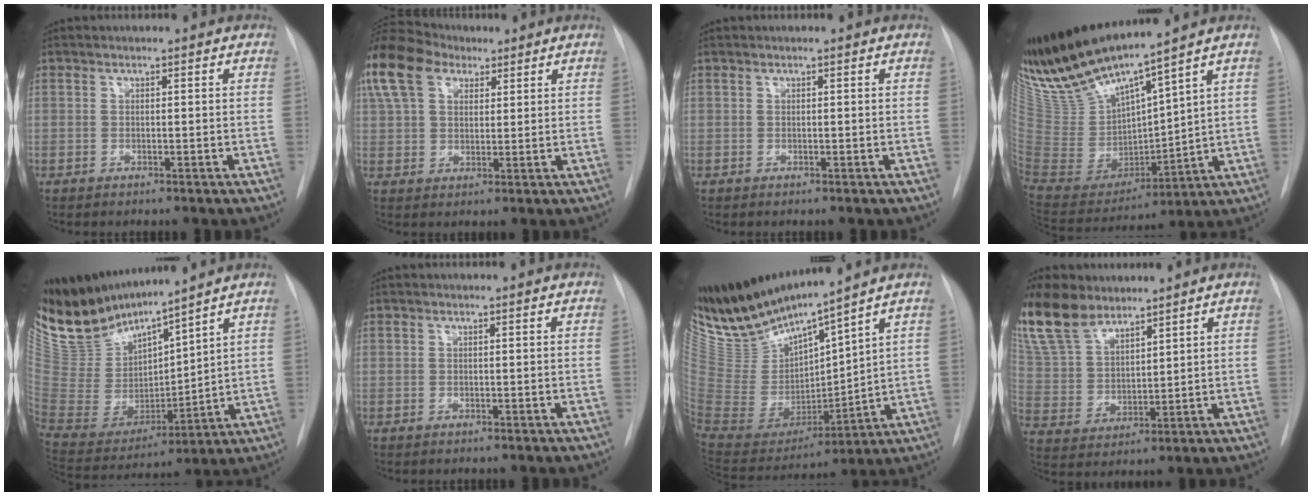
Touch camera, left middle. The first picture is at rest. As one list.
[{"total": 21.4, "force": [12.3, 13.7, 10.8], "torque": [-0.309, 0.090, 0.231]}, {"total": 0.0}, {"total": 15.1, "force": [13.3, 0.5, 7.1], "torque": [-0.143, -0.024, 0.273]}, {"total": 13.7, "force": [13.1, 1.6, 3.5], "torque": [-0.083, -0.016, 0.276]}, {"total": 0.0}, {"total": 14.5, "force": [13.5, 0.5, 5.4], "torque": [-0.116, -0.024, 0.279]}, {"total": 13.8, "force": [11.1, 5.8, 5.8], "torque": [-0.134, 0.016, 0.225]}]